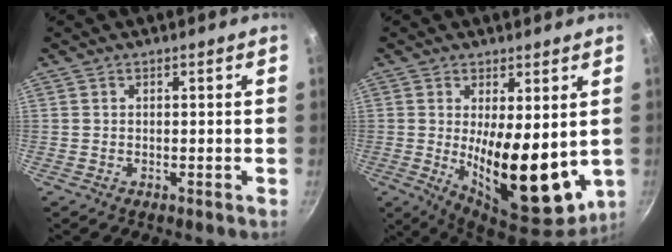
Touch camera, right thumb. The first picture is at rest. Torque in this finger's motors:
{"motor_torque": [2.46, 2.55, 2.01, -0.28, 0.61]}